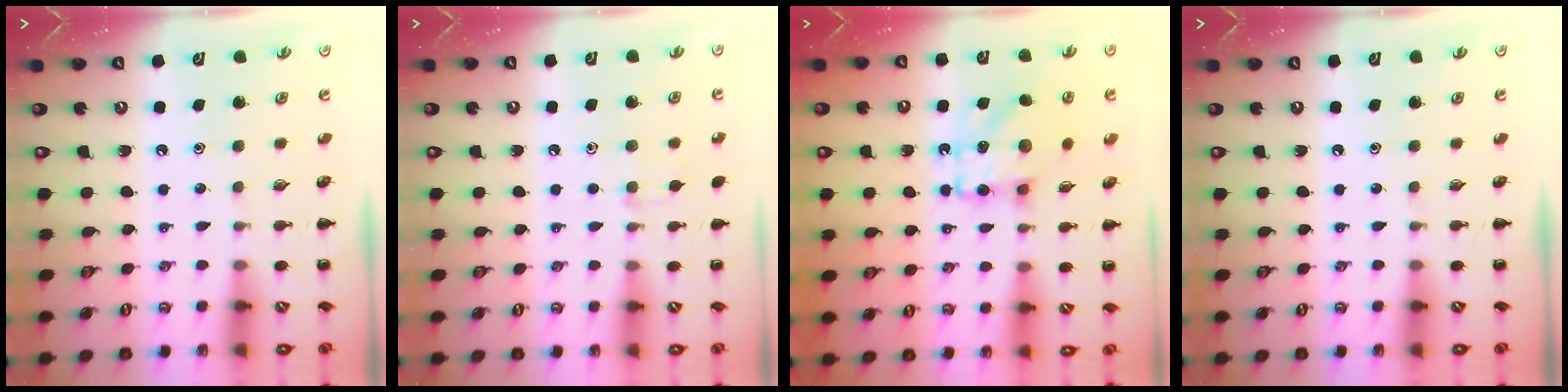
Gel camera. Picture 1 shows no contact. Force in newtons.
{"total": 5.5, "press": 5.0, "slide": 2.2}
{"total": 10.7, "press": 10.6, "slide": 1.2}
{"total": 0.0}